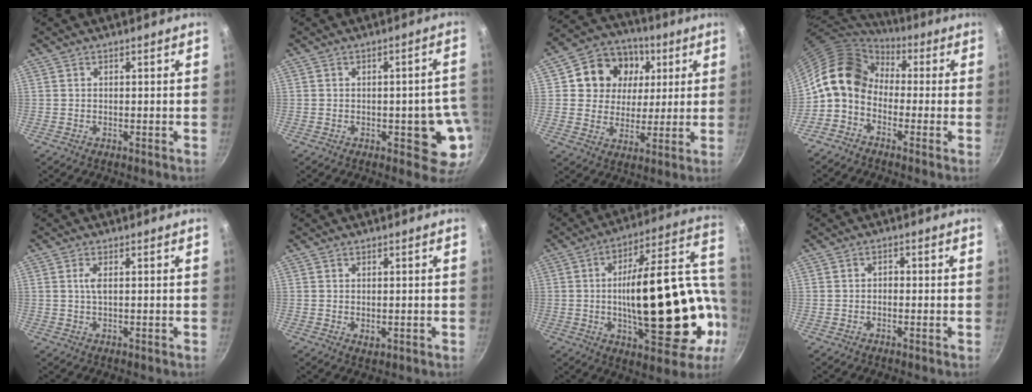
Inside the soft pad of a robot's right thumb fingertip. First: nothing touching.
{"total": 9.0, "force": [-2.0, 4.2, 7.7], "torque": [-0.036, 0.009, -0.024]}
{"total": 13.9, "force": [4.0, 12.0, 5.8], "torque": [-0.075, 0.004, 0.056]}
{"total": 11.4, "force": [0.0, 8.8, 7.2], "torque": [-0.103, 0.039, -0.024]}
{"total": 1.9, "force": [0.4, 0.6, 1.8], "torque": [-0.041, 0.002, 0.010]}
{"total": 1.5, "force": [0.0, 0.9, 1.2], "torque": [-0.017, -0.003, 0.002]}
{"total": 28.9, "force": [-2.4, 12.2, 26.1], "torque": [-0.361, 0.026, -0.015]}
{"total": 1.3, "force": [-0.3, 0.9, 0.8], "torque": [-0.012, 0.007, -0.007]}